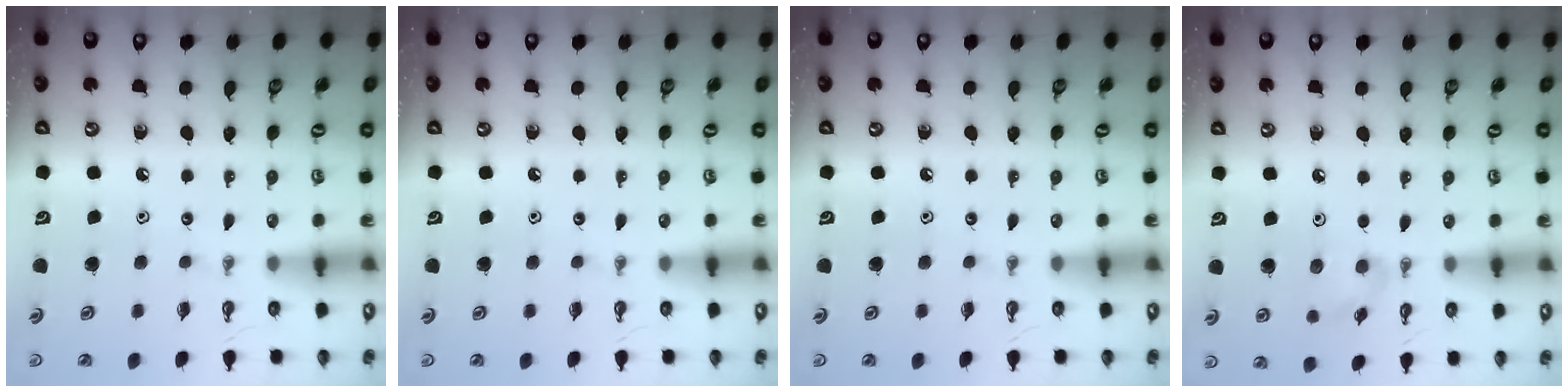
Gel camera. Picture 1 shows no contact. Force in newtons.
{"total": 0.0}
{"total": 0.0}
{"total": 6.1, "press": 6.0, "slide": 1.0}